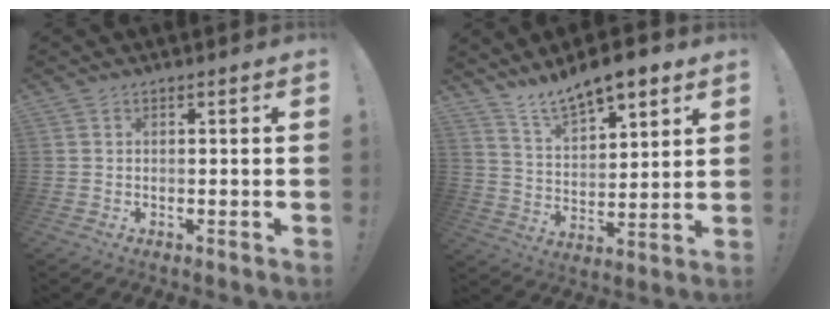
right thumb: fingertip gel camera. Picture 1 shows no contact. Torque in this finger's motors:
{"motor_torque": [-0.15, 0.21, 0.20, 0.12, 0.10]}